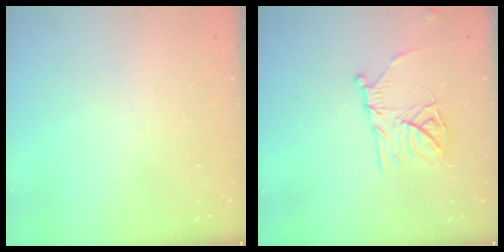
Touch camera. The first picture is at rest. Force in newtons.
{"total": 13.2, "press": 13.2, "slide": 0.8}